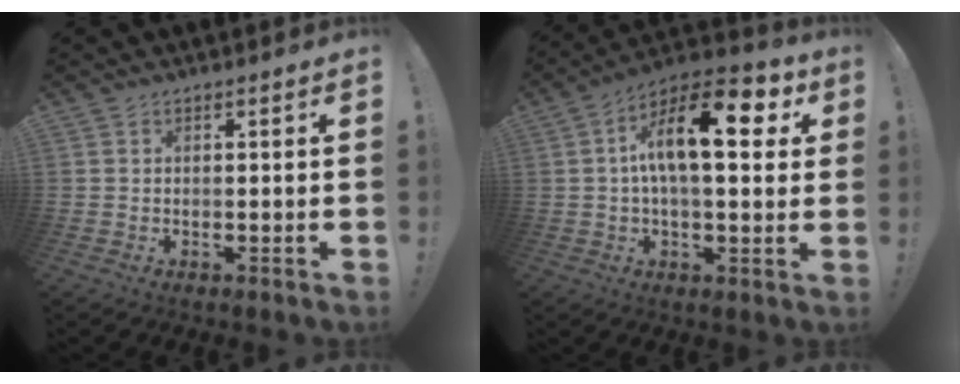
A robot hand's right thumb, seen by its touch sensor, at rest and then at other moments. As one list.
[{"total": 18.4, "force": [4.3, 7.8, 16.1], "torque": [-0.247, -0.006, 0.059]}]